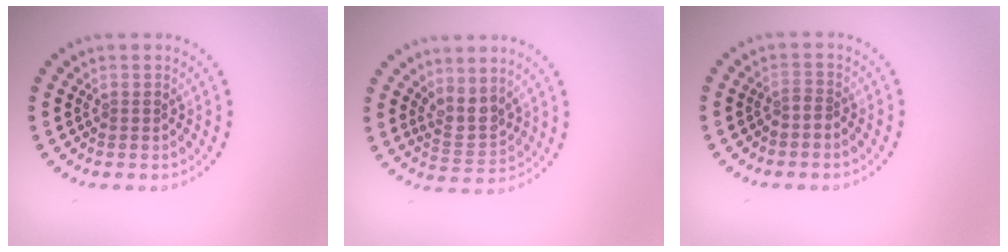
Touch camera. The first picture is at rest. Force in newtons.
{"total": 2.6, "press": 2.0, "slide": 1.7}
{"total": 0.9, "press": 0.6, "slide": 0.7}